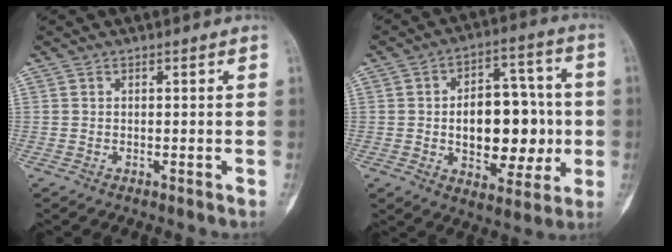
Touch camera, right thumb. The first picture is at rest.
{"total": 17.9, "force": [-1.2, 10.8, 14.3], "torque": [-0.166, 0.024, -0.009]}